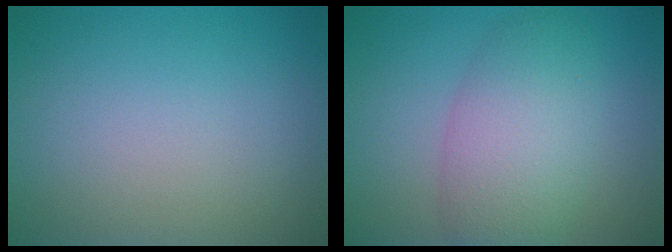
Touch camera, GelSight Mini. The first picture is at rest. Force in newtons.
{"total": 6.3, "press": 6.3, "slide": 0.1}